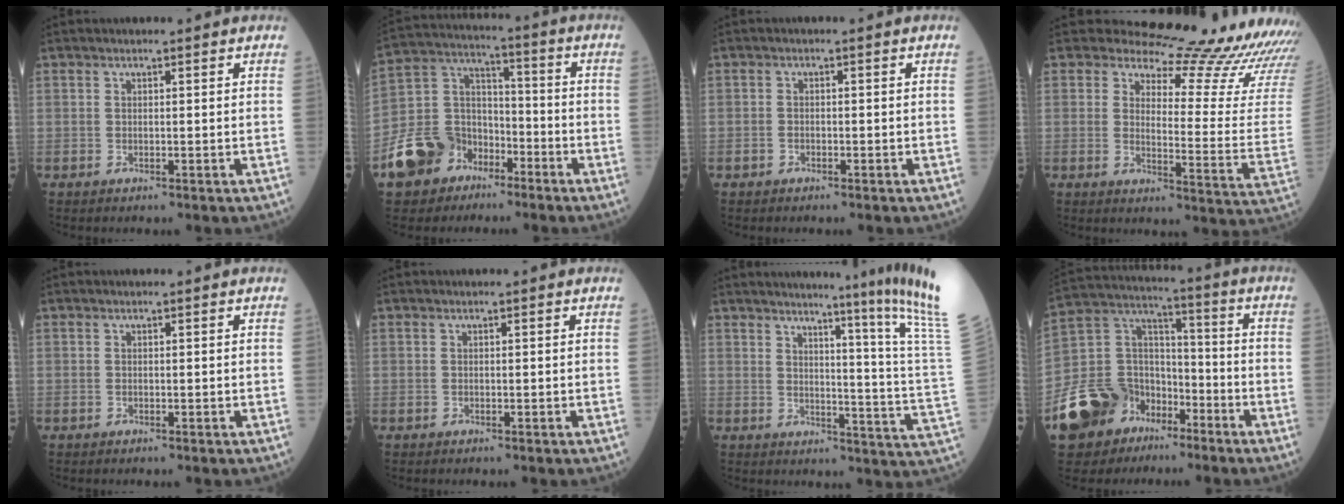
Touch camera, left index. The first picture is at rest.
{"total": 12.3, "force": [-7.1, 8.9, 4.6], "torque": [-0.116, 0.021, -0.131]}
{"total": 1.1, "force": [-0.7, 0.8, 0.2], "torque": [-0.005, 0.004, -0.011]}
{"total": 21.7, "force": [21.1, 1.1, 5.0], "torque": [-0.071, -0.153, 0.231]}
{"total": 0.0}
{"total": 0.0}
{"total": 16.0, "force": [12.3, -5.1, 8.7], "torque": [-0.116, -0.117, 0.138]}
{"total": 18.4, "force": [-10.6, 12.5, 8.3], "torque": [-0.186, 0.036, -0.185]}